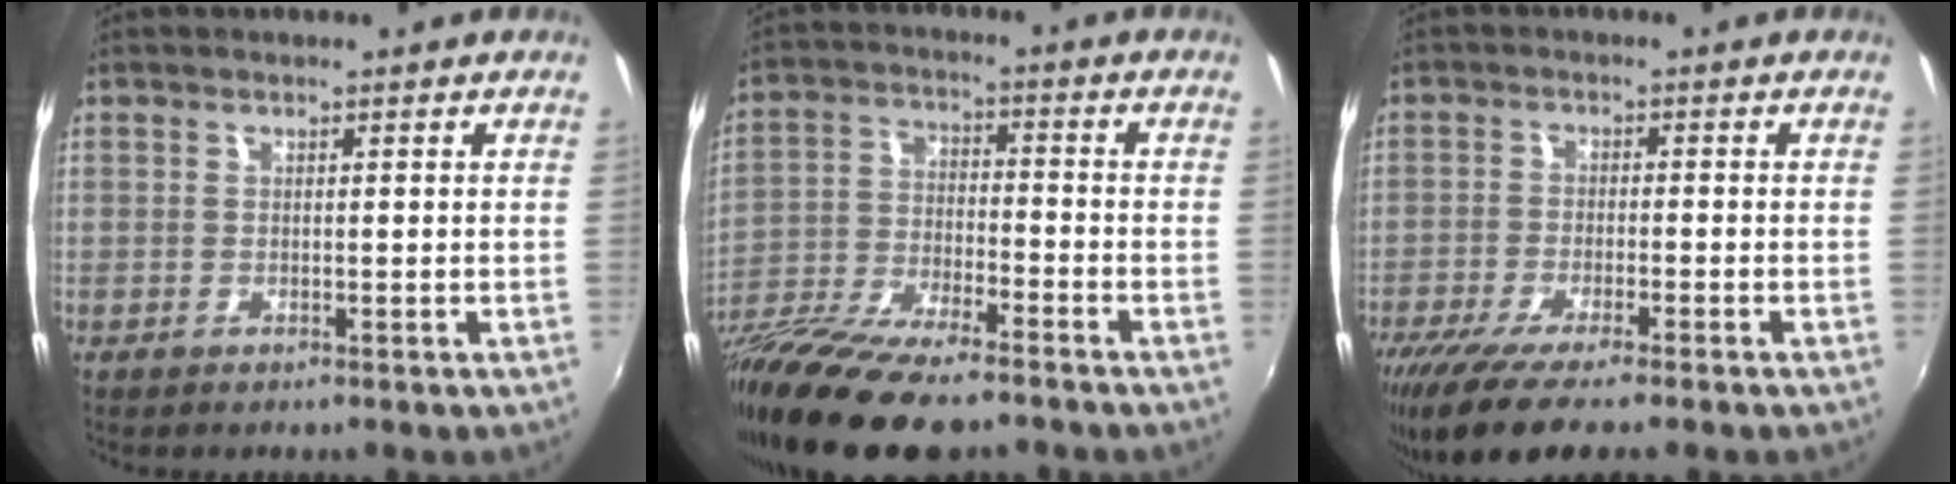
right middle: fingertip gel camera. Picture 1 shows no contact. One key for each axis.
{"total": 17.3, "fx": -13.9, "fy": 3.2, "fz": 9.9, "tx": -0.200, "ty": -0.040, "tz": -0.252}
{"total": 10.6, "fx": -8.2, "fy": 0.8, "fz": 6.7, "tx": -0.143, "ty": -0.043, "tz": -0.144}